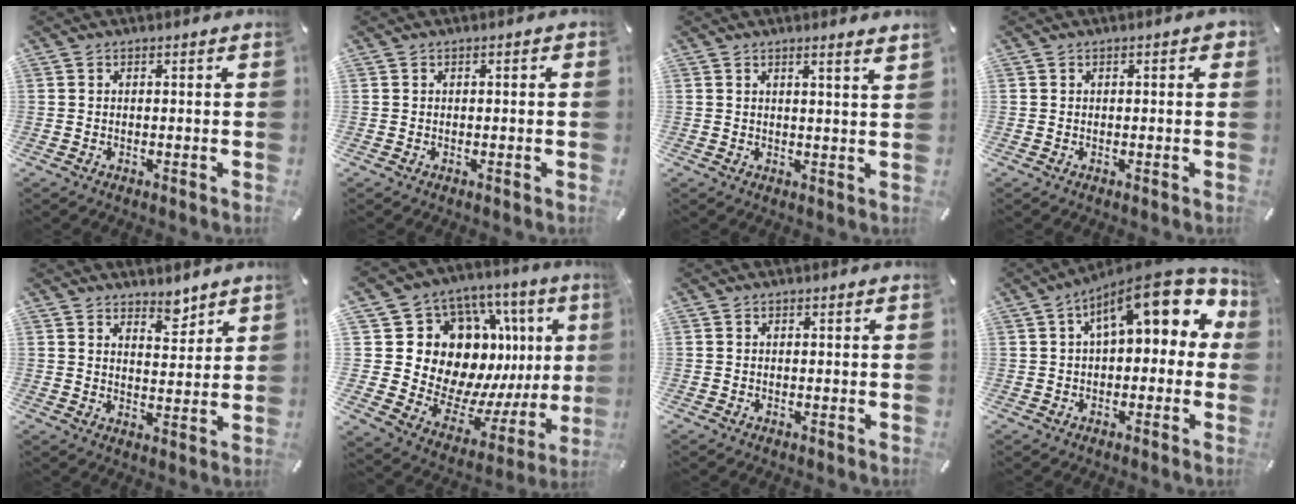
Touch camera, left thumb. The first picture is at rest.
{"total": 0.0}
{"total": 2.7, "force": [2.1, -0.5, 1.7], "torque": [-0.034, -0.012, 0.035]}
{"total": 1.1, "force": [0.2, 0.5, 0.9], "torque": [-0.009, 0.001, 0.001]}
{"total": 5.1, "force": [4.6, 2.0, 1.0], "torque": [0.008, -0.038, 0.079]}
{"total": 19.2, "force": [7.3, 14.2, 10.7], "torque": [-0.163, -0.081, 0.169]}
{"total": 0.0}
{"total": 14.1, "force": [6.0, 6.2, 11.1], "torque": [-0.159, -0.033, 0.102]}